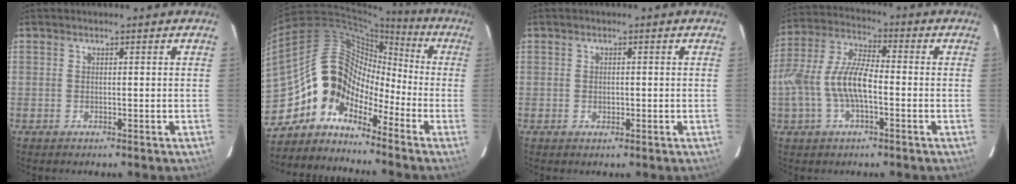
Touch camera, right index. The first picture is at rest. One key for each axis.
{"total": 10.0, "fx": -6.5, "fy": 6.8, "fz": 3.3, "tx": -0.044, "ty": 0.039, "tz": -0.150}
{"total": 1.0, "fx": -0.1, "fy": 0.9, "fz": 0.5, "tx": -0.007, "ty": 0.001, "tz": 0.000}
{"total": 11.6, "fx": -2.6, "fy": 4.8, "fz": 10.3, "tx": -0.220, "ty": 0.009, "tz": -0.049}